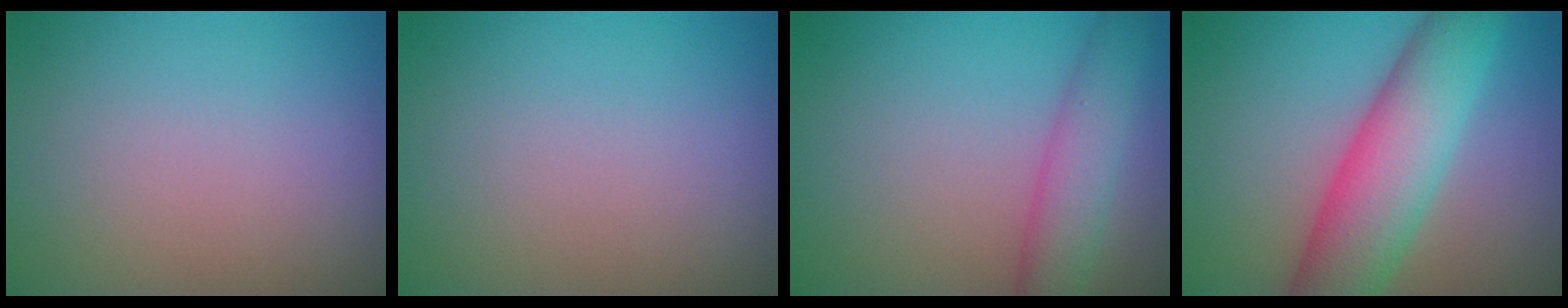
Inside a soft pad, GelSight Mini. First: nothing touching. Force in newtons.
{"total": 0.0}
{"total": 4.0, "press": 4.0, "slide": 0.1}
{"total": 8.9, "press": 8.9, "slide": 0.4}